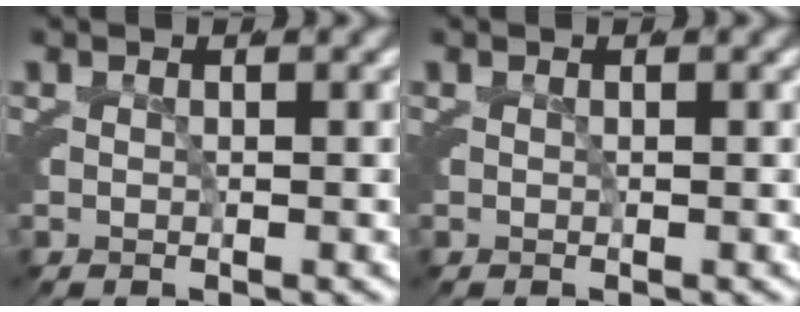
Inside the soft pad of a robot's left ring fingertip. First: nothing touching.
{"total": 0.0}